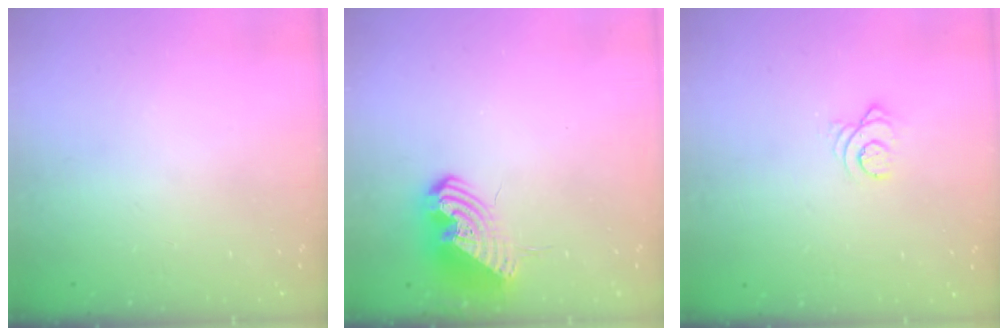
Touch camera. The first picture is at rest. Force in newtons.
{"total": 10.9, "press": 10.7, "slide": 1.9}
{"total": 2.9, "press": 2.9, "slide": 0.4}